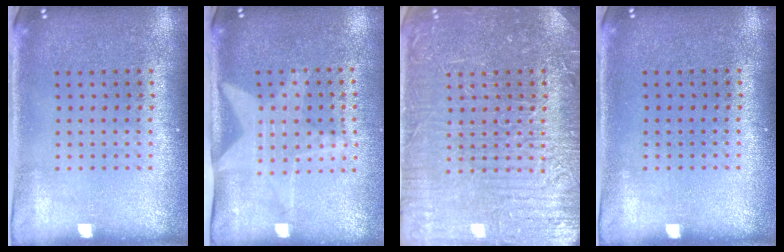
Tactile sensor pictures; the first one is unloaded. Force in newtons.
{"total": 2.0, "press": 1.6, "slide": 1.2}
{"total": 4.6, "press": 4.6, "slide": 0.6}
{"total": 0.0}